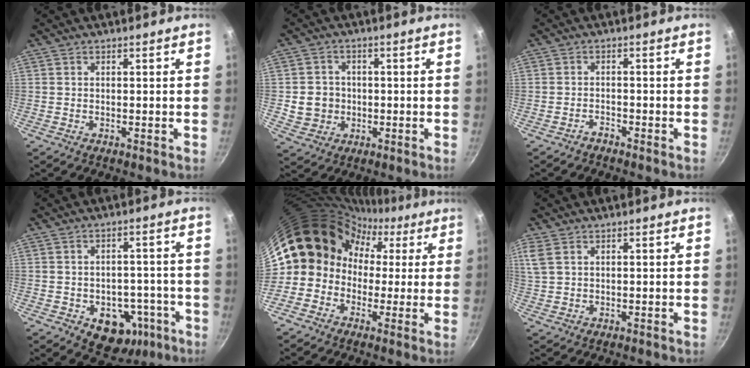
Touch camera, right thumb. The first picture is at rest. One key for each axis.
{"total": 6.3, "fx": -0.5, "fy": 6.0, "fz": 2.0, "tx": -0.005, "ty": 0.014, "tz": -0.002}
{"total": 1.3, "fx": -1.3, "fy": 0.2, "fz": 0.1, "tx": 0.002, "ty": 0.020, "tz": -0.022}
{"total": 11.3, "fx": -4.5, "fy": 8.4, "fz": 6.2, "tx": -0.038, "ty": 0.030, "tz": -0.042}
{"total": 14.4, "fx": 1.6, "fy": 13.3, "fz": 5.2, "tx": -0.048, "ty": 0.046, "tz": 0.002}
{"total": 4.7, "fx": 2.4, "fy": 2.8, "fz": 3.0, "tx": -0.070, "ty": 0.009, "tz": 0.051}